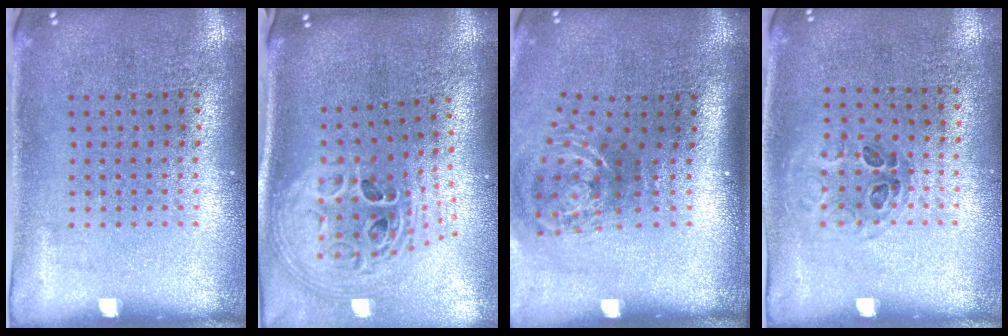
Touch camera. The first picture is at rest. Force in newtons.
{"total": 3.0, "press": 2.1, "slide": 2.1}
{"total": 2.0, "press": 1.2, "slide": 1.6}
{"total": 1.0, "press": 0.6, "slide": 0.7}